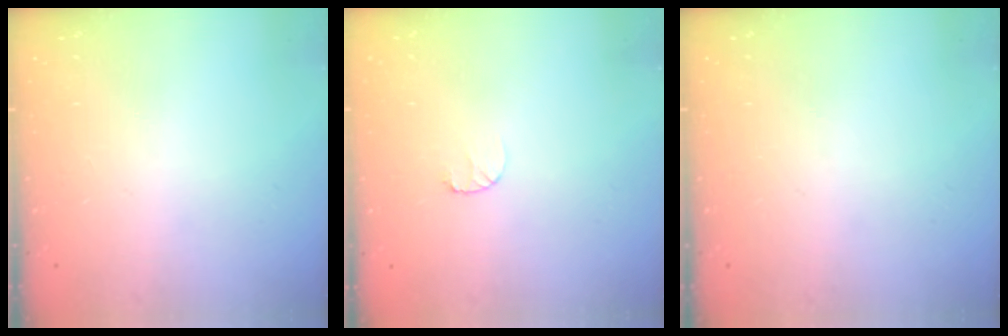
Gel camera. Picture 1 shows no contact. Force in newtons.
{"total": 3.4, "press": 3.3, "slide": 0.3}
{"total": 0.0}